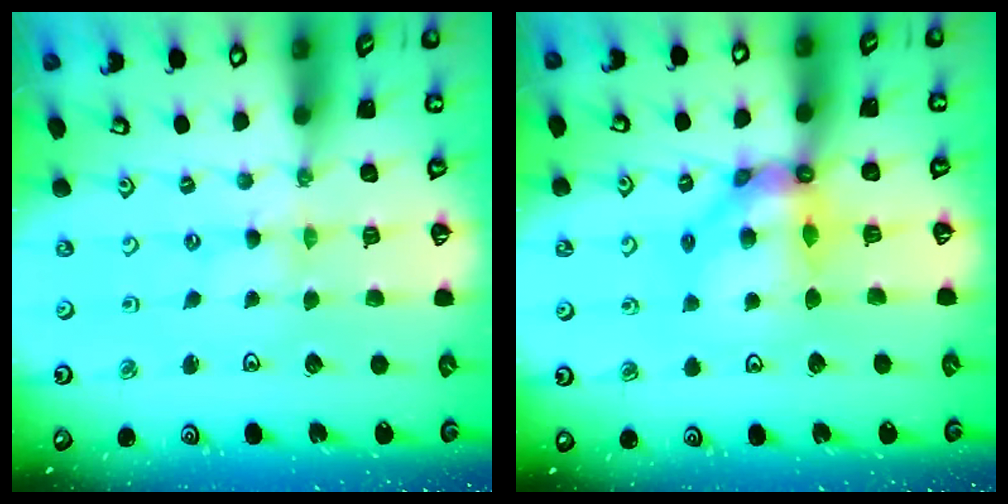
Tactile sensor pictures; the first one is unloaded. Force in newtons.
{"total": 10.6, "press": 10.6, "slide": 1.2}